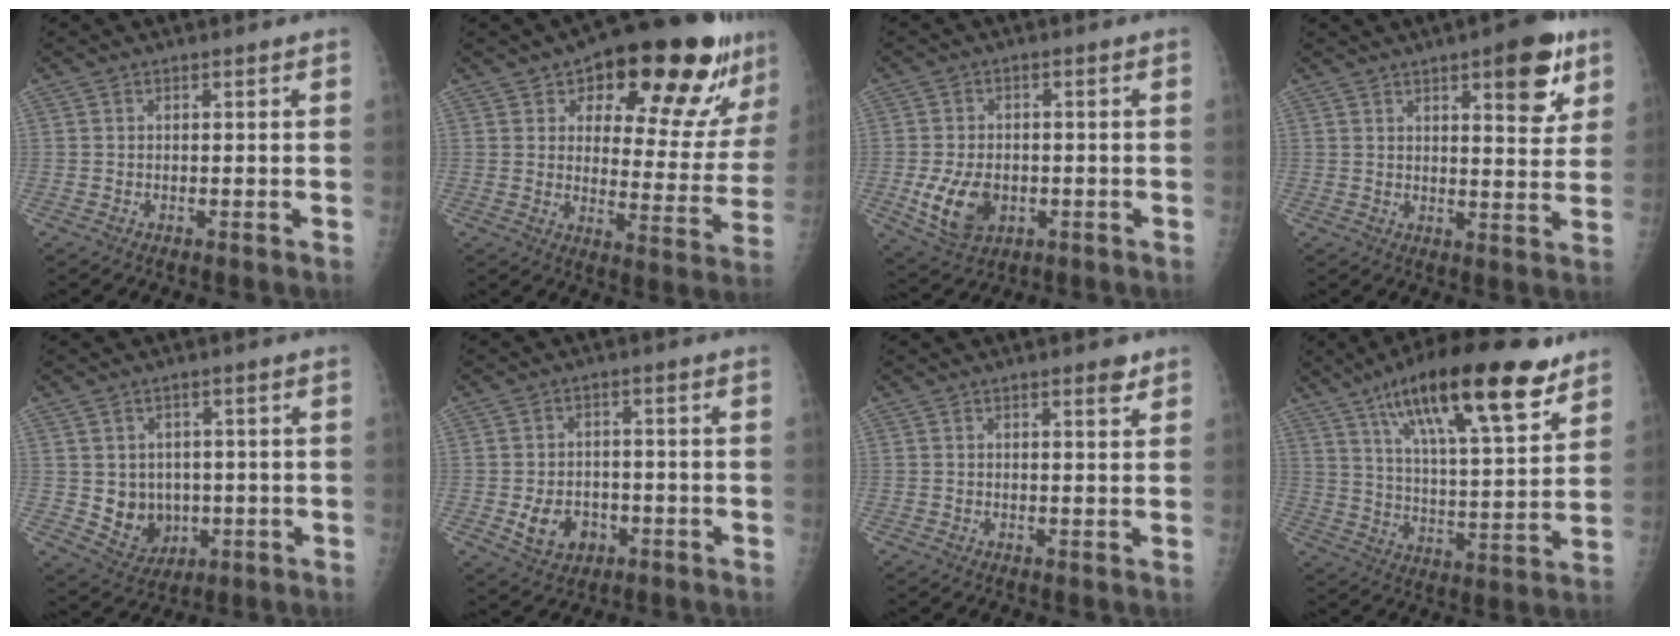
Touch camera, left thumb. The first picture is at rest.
{"total": 23.5, "force": [13.4, 9.0, 17.1], "torque": [-0.187, -0.039, 0.188]}
{"total": 9.1, "force": [-2.1, 6.2, 6.3], "torque": [-0.106, 0.000, -0.025]}
{"total": 11.3, "force": [5.8, 3.8, 9.0], "torque": [-0.090, -0.025, 0.072]}
{"total": 7.8, "force": [-0.2, 6.7, 4.0], "torque": [-0.028, -0.006, 0.017]}
{"total": 6.9, "force": [-2.1, 5.4, 3.8], "torque": [-0.048, 0.011, -0.027]}
{"total": 2.6, "force": [1.7, 0.6, 1.8], "torque": [-0.019, -0.009, 0.022]}
{"total": 23.8, "force": [14.2, 6.4, 18.0], "torque": [-0.277, -0.041, 0.232]}